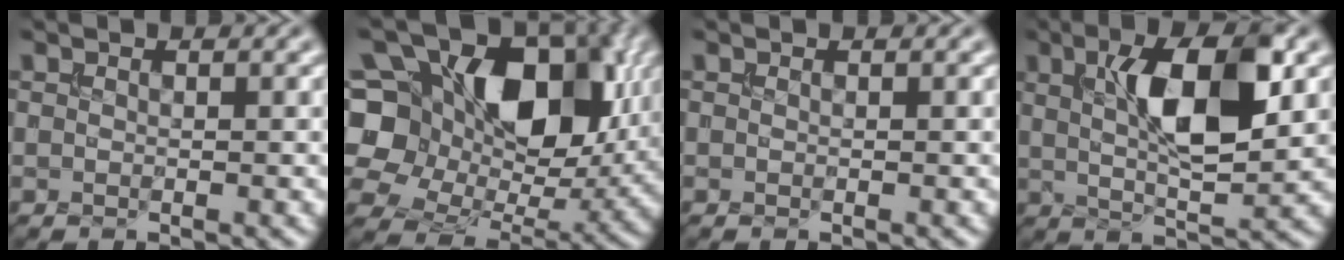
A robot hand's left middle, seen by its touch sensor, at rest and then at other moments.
{"total": 13.7, "force": [3.0, 9.8, 9.2], "torque": [-0.159, 0.021, 0.049]}
{"total": 0.0}
{"total": 8.4, "force": [2.3, 2.6, 7.7], "torque": [-0.123, 0.004, 0.039]}